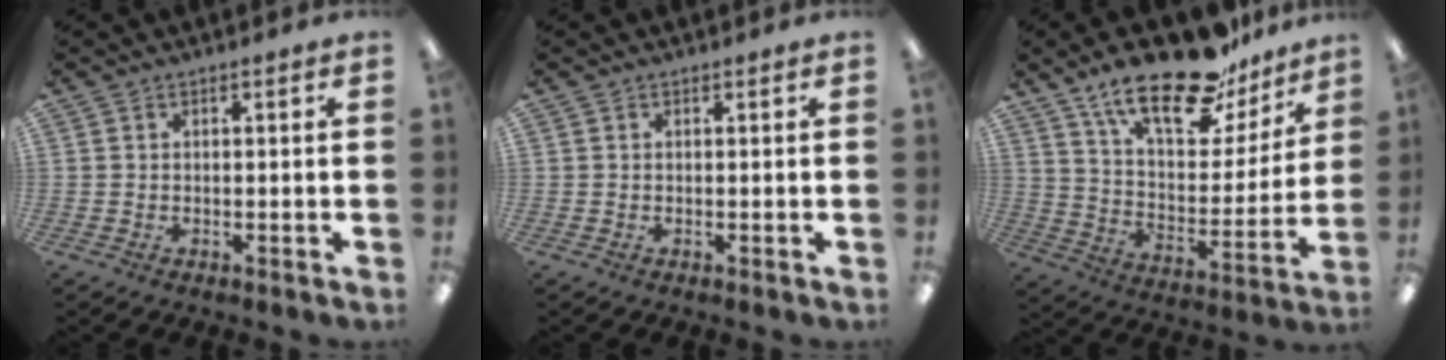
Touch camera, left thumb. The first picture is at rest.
{"total": 0.0}
{"total": 22.1, "force": [16.2, 8.6, 12.4], "torque": [-0.201, -0.103, 0.279]}